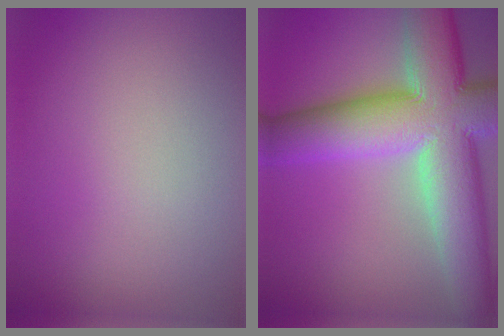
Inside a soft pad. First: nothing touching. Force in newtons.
{"total": 14.6, "press": 14.6, "slide": 1.0}